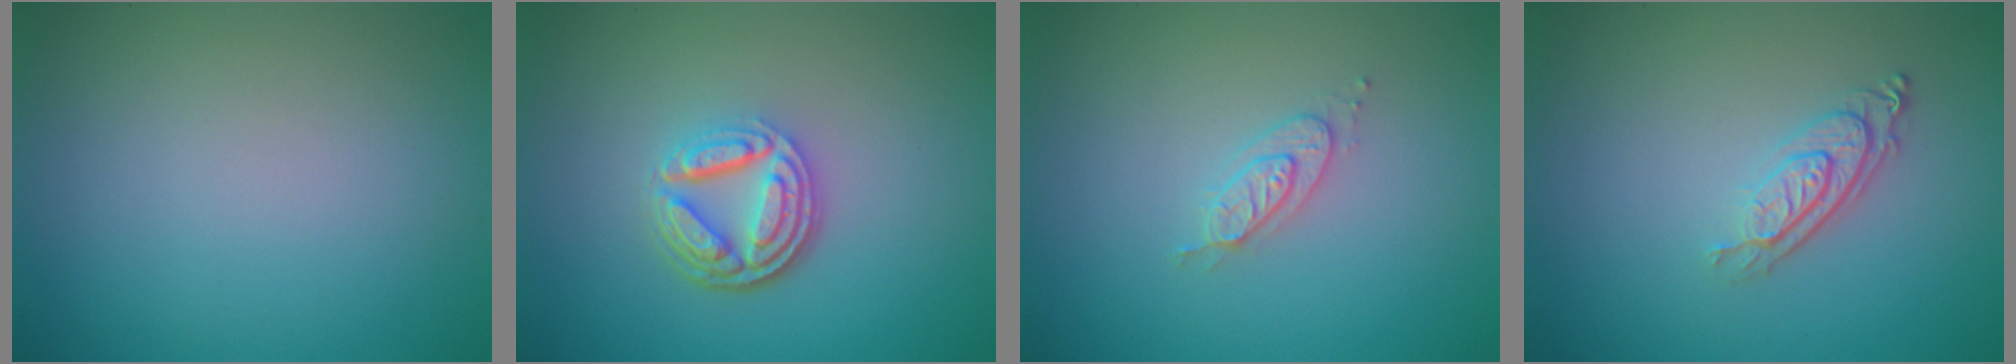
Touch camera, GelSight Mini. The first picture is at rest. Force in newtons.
{"total": 4.8, "press": 3.5, "slide": 3.3}
{"total": 2.0, "press": 2.0, "slide": 0.4}
{"total": 2.9, "press": 2.0, "slide": 2.0}